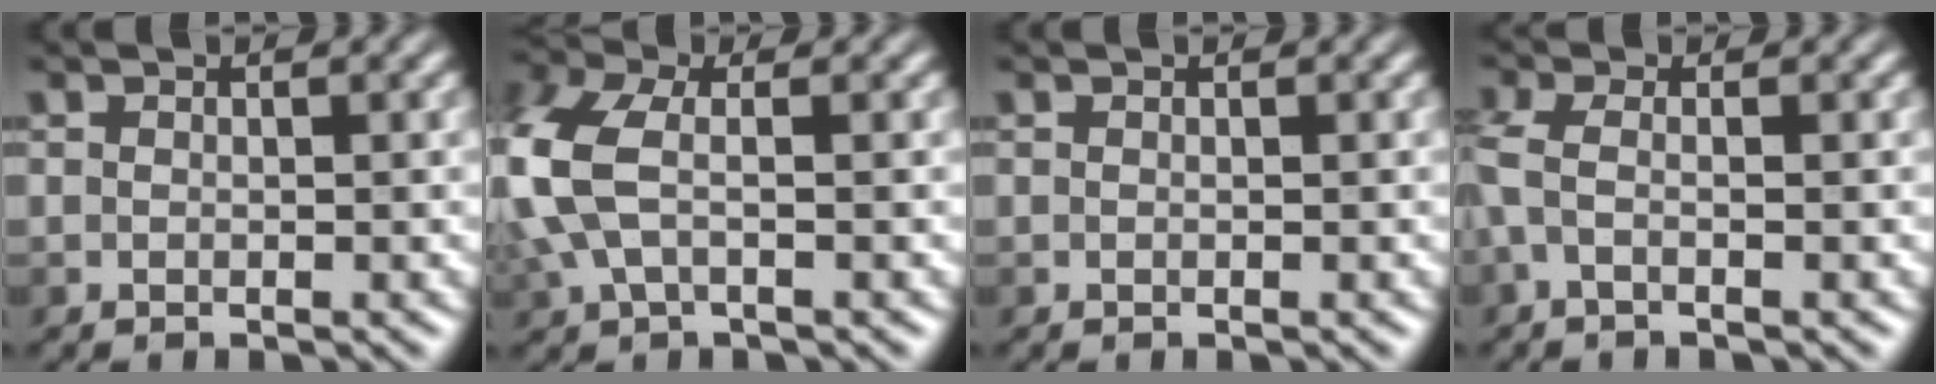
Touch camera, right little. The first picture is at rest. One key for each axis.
{"total": 6.4, "fx": 0.2, "fy": 3.7, "fz": 5.2, "tx": -0.166, "ty": 0.011, "tz": 0.000}
{"total": 0.0}
{"total": 1.6, "fx": -0.3, "fy": 0.5, "fz": 1.5, "tx": -0.044, "ty": 0.007, "tz": -0.010}